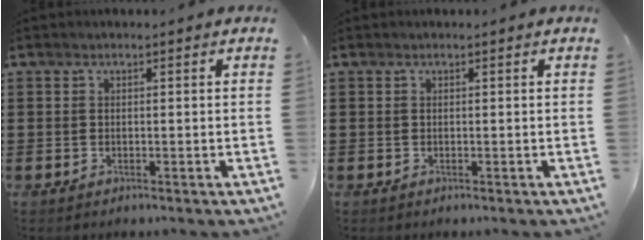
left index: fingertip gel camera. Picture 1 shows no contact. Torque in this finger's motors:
{"motor_torque": [-0.01, -0.01, 0.01, 0.00]}